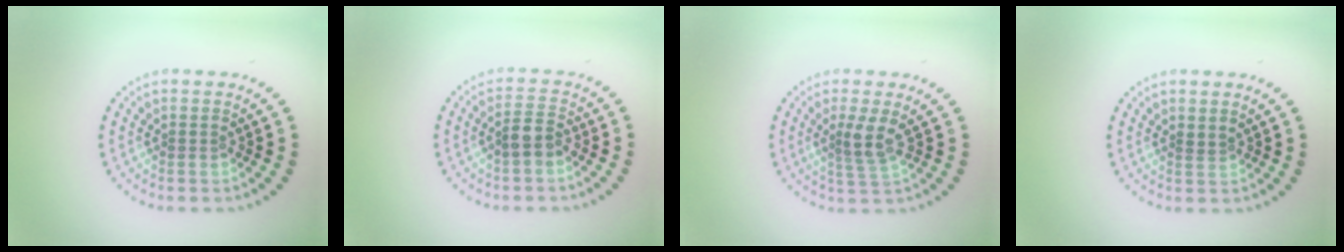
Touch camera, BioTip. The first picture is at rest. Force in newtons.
{"total": 1.9, "press": 1.8, "slide": 0.7}
{"total": 2.4, "press": 1.9, "slide": 1.6}
{"total": 0.5, "press": 0.3, "slide": 0.4}